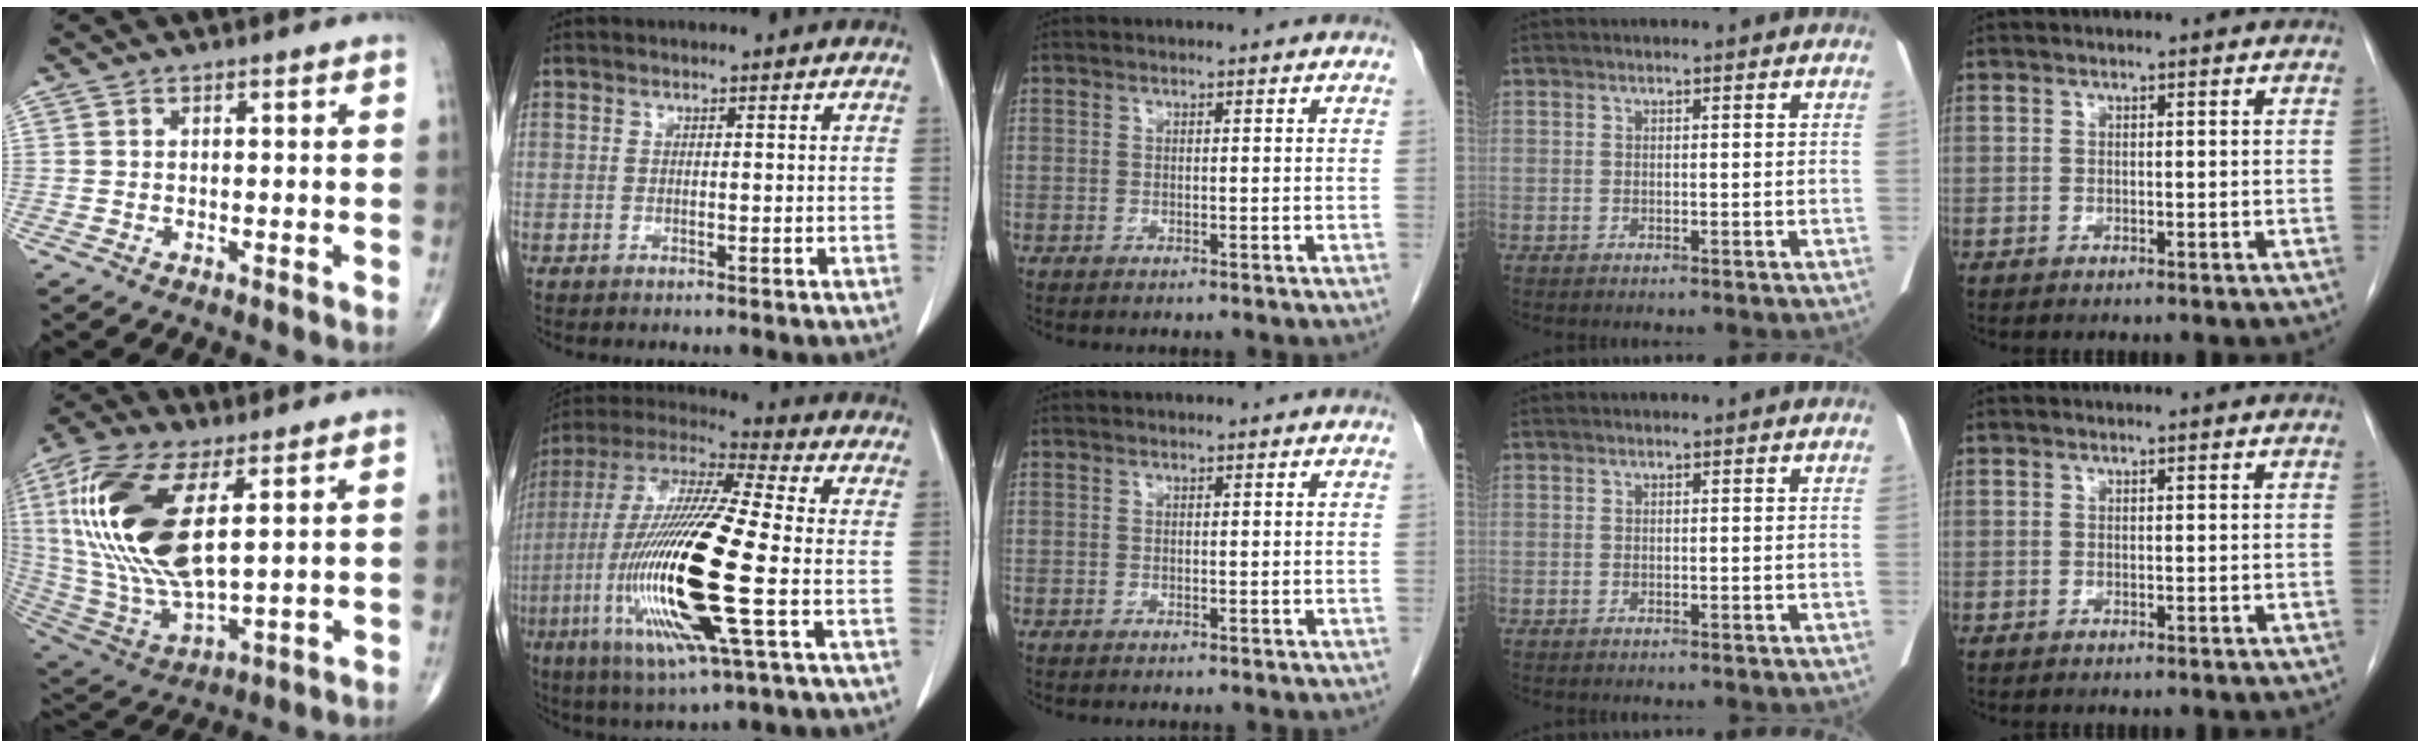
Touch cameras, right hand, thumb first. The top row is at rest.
{"thumb": {"total": 24.1, "force": [6.2, 10.3, 20.9], "torque": [-0.455, -0.026, 0.121]}, "index": {"total": 21.8, "force": [-4.8, 1.8, 21.2], "torque": [-0.465, -0.025, -0.094]}}